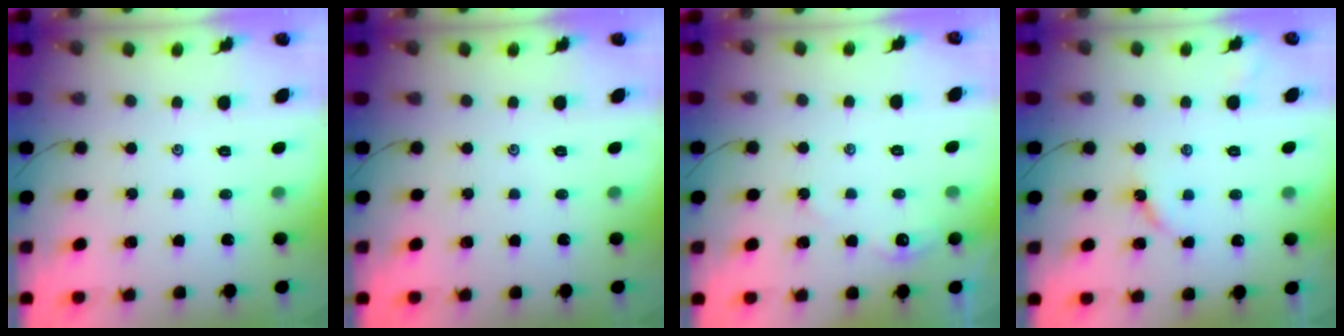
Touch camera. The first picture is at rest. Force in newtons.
{"total": 0.0}
{"total": 3.1, "press": 3.1, "slide": 0.5}
{"total": 3.7, "press": 3.7, "slide": 0.4}